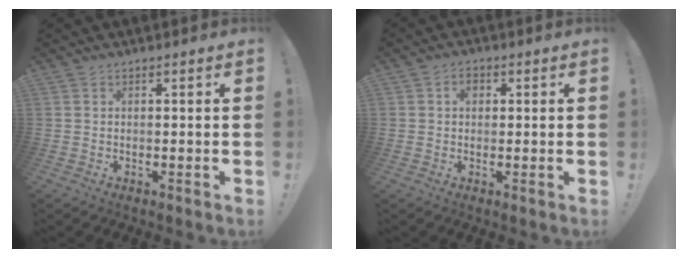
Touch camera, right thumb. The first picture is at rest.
{"total": 2.8, "force": [0.6, 2.2, 1.6], "torque": [-0.017, 0.002, 0.008]}